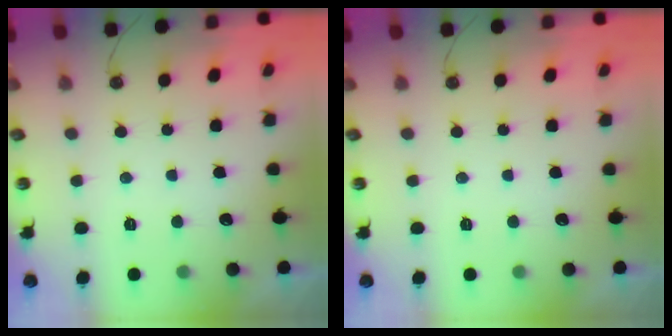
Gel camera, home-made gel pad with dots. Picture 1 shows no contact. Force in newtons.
{"total": 0.0}